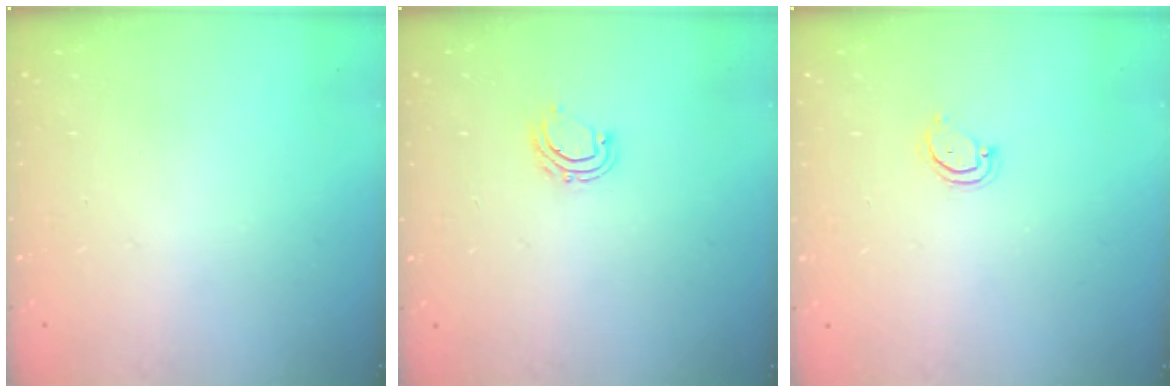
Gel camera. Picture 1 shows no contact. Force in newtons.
{"total": 5.8, "press": 5.7, "slide": 1.1}
{"total": 2.5, "press": 2.5, "slide": 0.1}